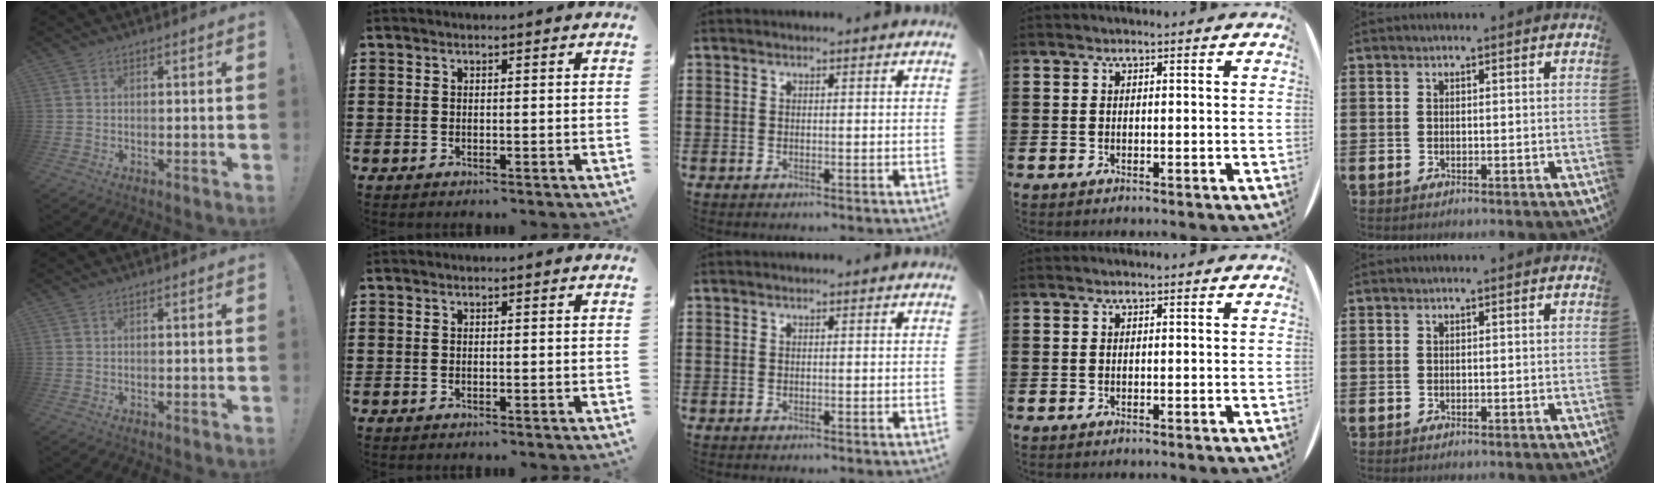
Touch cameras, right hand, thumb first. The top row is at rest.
{}